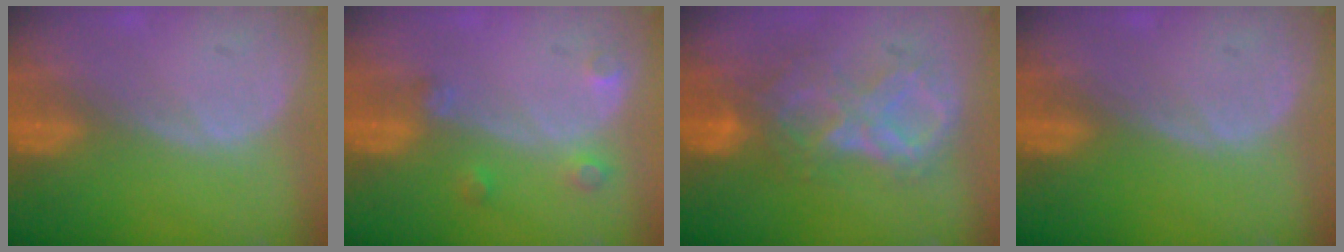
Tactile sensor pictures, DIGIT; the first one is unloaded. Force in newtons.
{"total": 2.6, "press": 2.6, "slide": 0.4}
{"total": 8.8, "press": 7.7, "slide": 4.2}
{"total": 0.0}